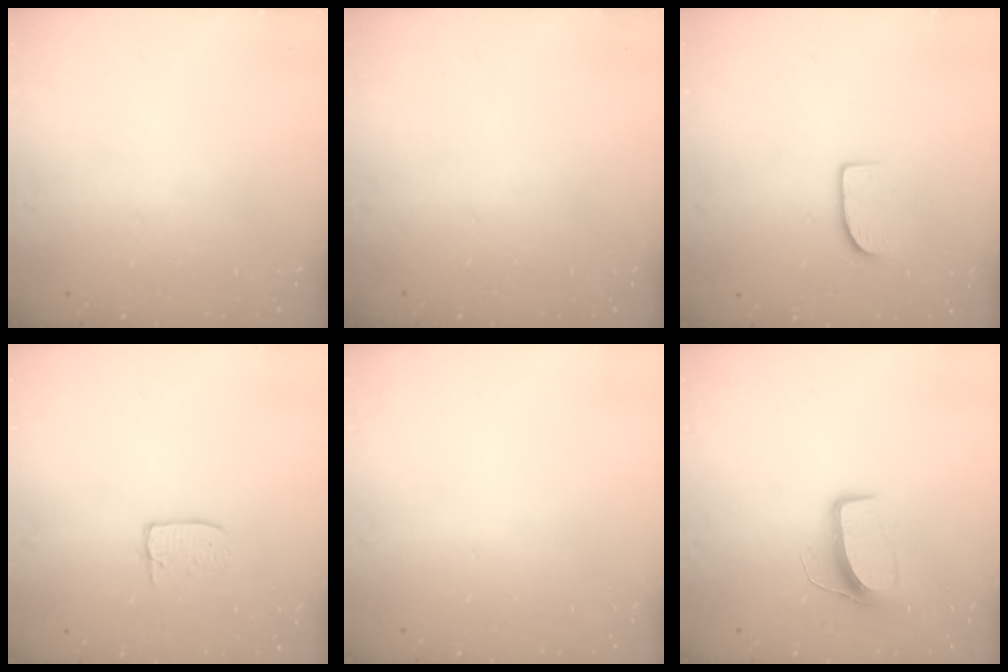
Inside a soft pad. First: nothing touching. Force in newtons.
{"total": 0.0}
{"total": 7.3, "press": 7.3, "slide": 0.6}
{"total": 4.3, "press": 4.3, "slide": 0.3}
{"total": 0.0}
{"total": 8.6, "press": 8.5, "slide": 0.4}